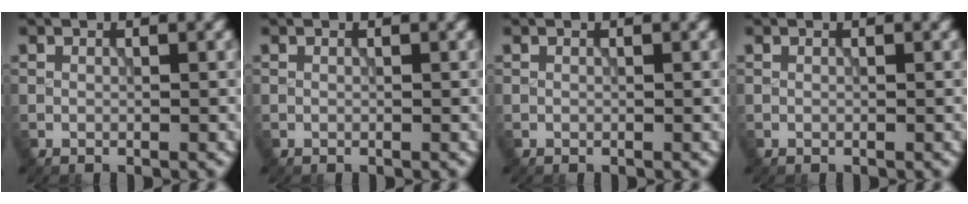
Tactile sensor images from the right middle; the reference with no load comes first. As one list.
[{"total": 0.0}, {"total": 0.0}, {"total": 0.0}]